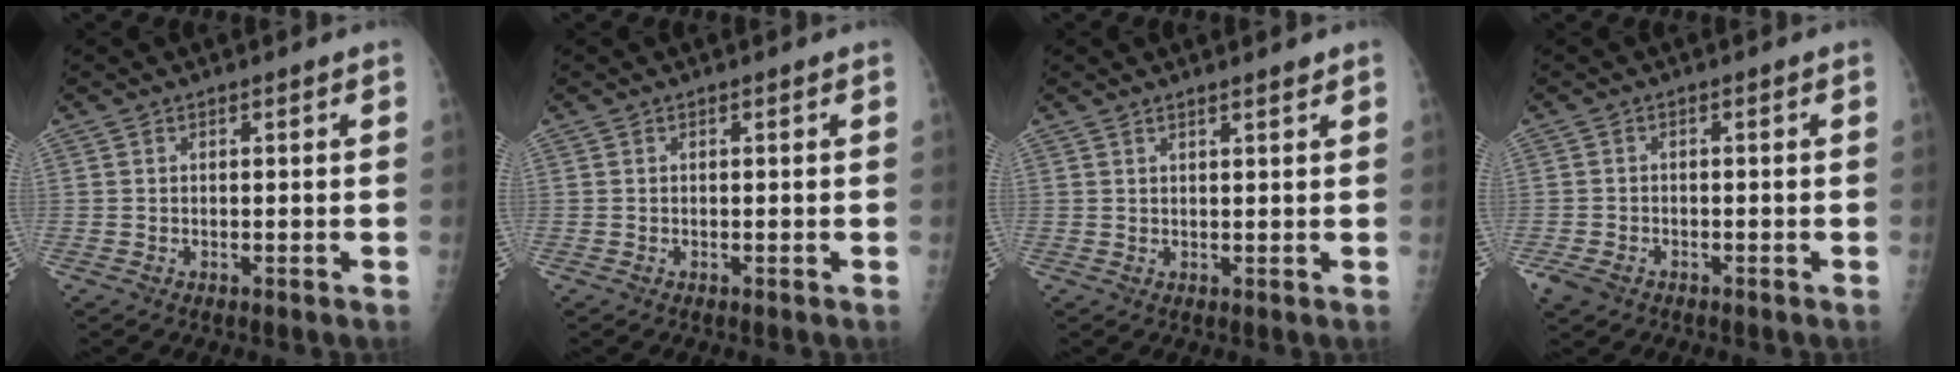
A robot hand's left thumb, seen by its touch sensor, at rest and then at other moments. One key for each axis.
{"total": 0.0}
{"total": 1.7, "fx": 1.4, "fy": 0.2, "fz": 1.0, "tx": -0.012, "ty": -0.008, "tz": 0.021}
{"total": 3.4, "fx": -2.0, "fy": 2.3, "fz": 1.5, "tx": -0.034, "ty": 0.002, "tz": -0.034}